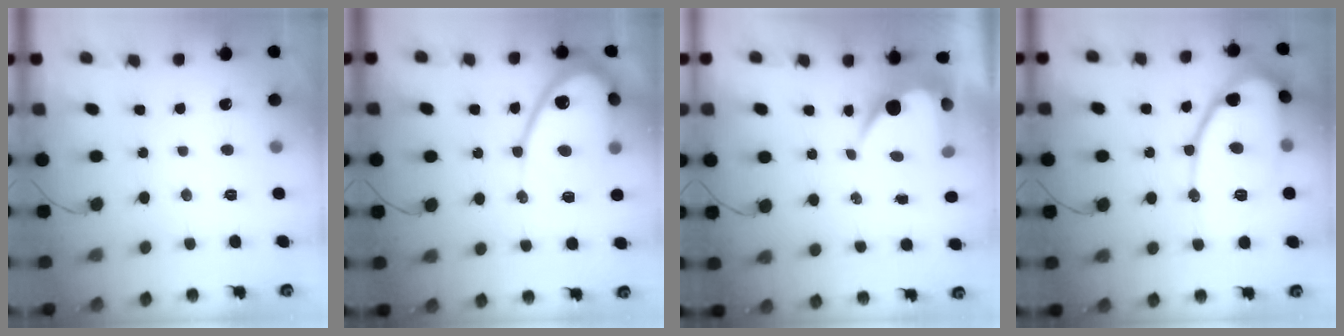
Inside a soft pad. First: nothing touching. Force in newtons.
{"total": 13.5, "press": 13.4, "slide": 1.1}
{"total": 7.5, "press": 7.4, "slide": 0.4}
{"total": 15.8, "press": 15.8, "slide": 1.4}